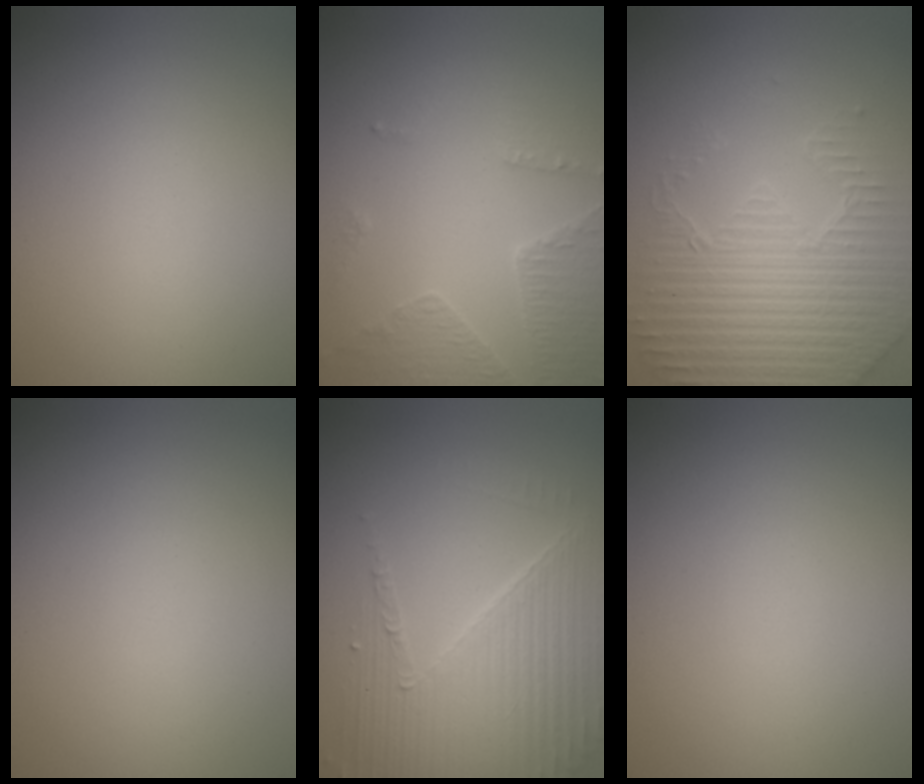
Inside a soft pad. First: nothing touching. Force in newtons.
{"total": 4.4, "press": 3.3, "slide": 2.9}
{"total": 5.9, "press": 5.0, "slide": 3.2}
{"total": 0.0}
{"total": 5.4, "press": 4.4, "slide": 3.2}
{"total": 0.0}